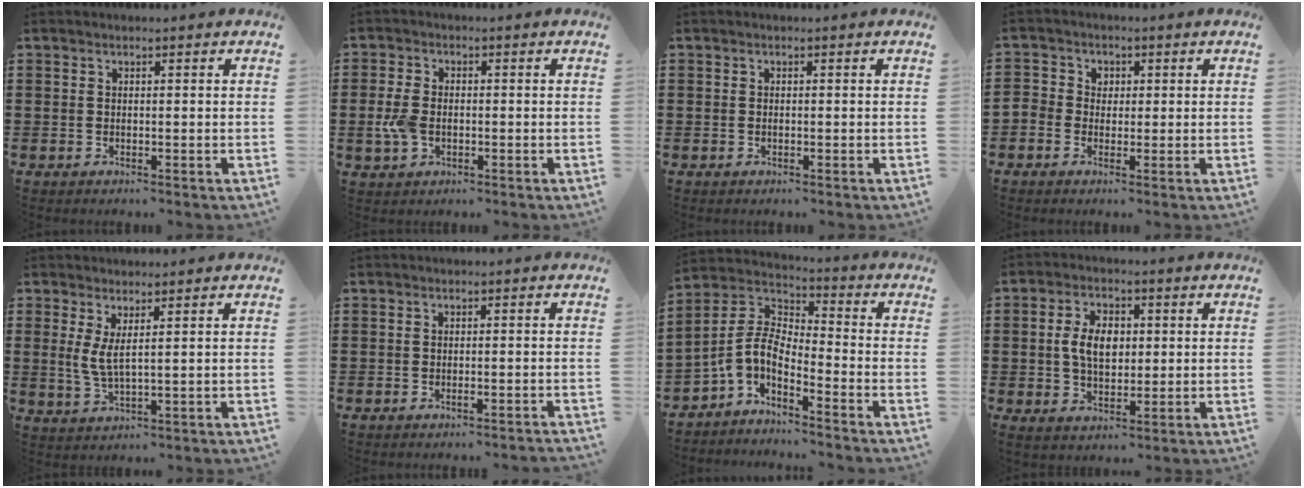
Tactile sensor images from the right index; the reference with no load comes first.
{"total": 4.2, "force": [-0.8, 2.7, 3.1], "torque": [-0.087, -0.006, -0.020]}
{"total": 0.0}
{"total": 2.6, "force": [-0.9, 2.4, 0.4], "torque": [-0.020, 0.010, -0.022]}
{"total": 3.3, "force": [1.3, 0.6, 3.0], "torque": [-0.079, -0.009, 0.018]}
{"total": 1.0, "force": [-0.9, 0.0, 0.4], "torque": [-0.008, -0.004, -0.017]}
{"total": 4.4, "force": [-2.7, 1.8, 2.9], "torque": [-0.102, -0.030, -0.071]}
{"total": 6.2, "force": [0.4, 3.8, 4.9], "torque": [-0.101, 0.008, 0.001]}